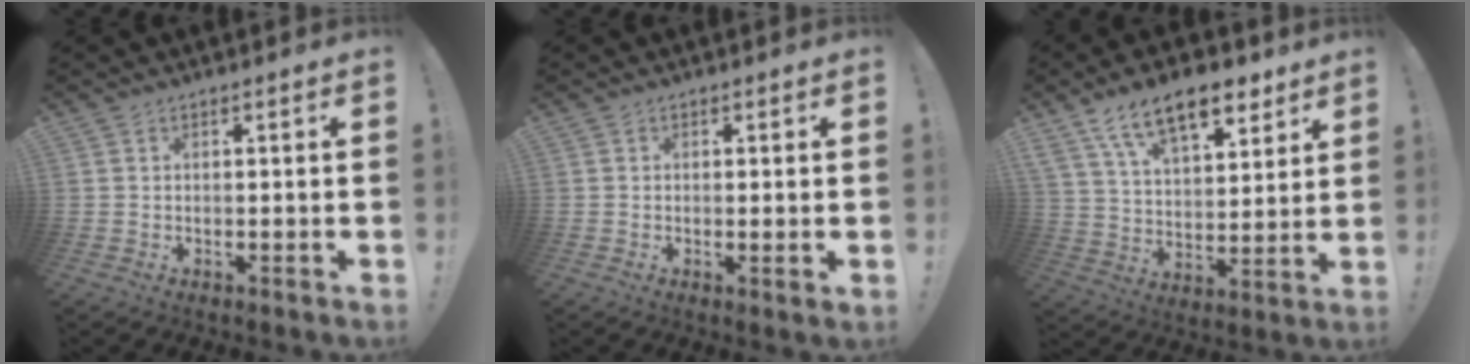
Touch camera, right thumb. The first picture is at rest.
{"total": 1.6, "force": [0.5, 0.2, 1.5], "torque": [-0.015, -0.004, 0.007]}
{"total": 16.5, "force": [10.3, 8.3, 9.9], "torque": [-0.160, -0.055, 0.183]}